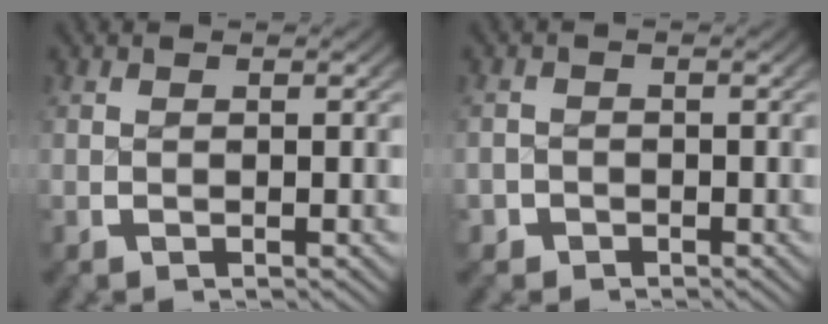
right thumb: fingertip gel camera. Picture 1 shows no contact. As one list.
[{"total": 1.7, "force": [-1.3, 1.1, -0.2], "torque": [0.008, -0.008, -0.023]}]